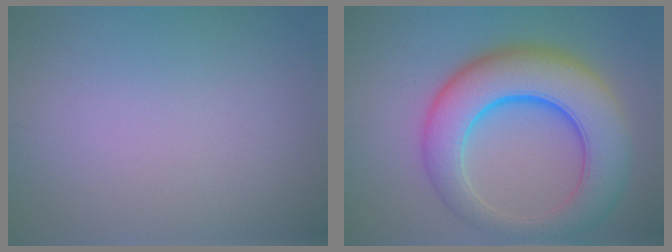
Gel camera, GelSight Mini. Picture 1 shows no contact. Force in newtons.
{"total": 10.1, "press": 10.1, "slide": 0.4}